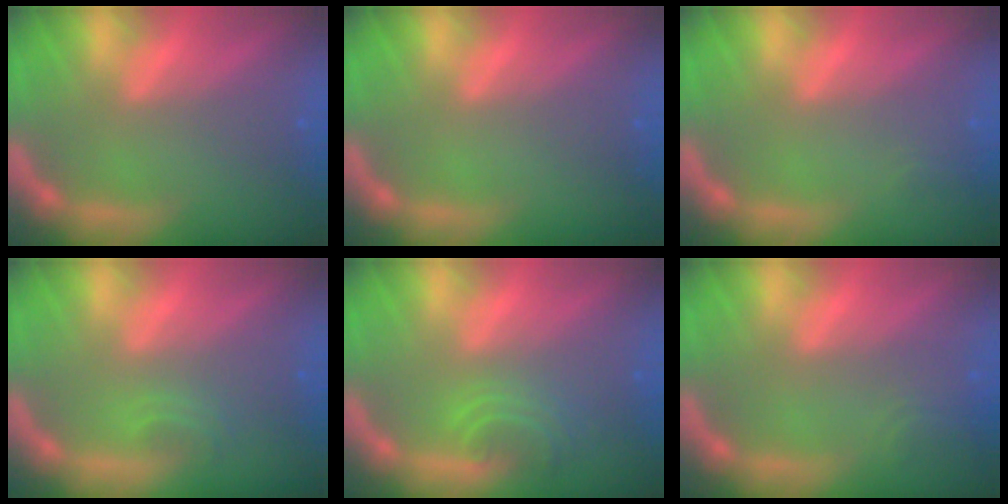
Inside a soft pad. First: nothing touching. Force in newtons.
{"total": 0.0}
{"total": 0.9}
{"total": 1.4}
{"total": 3.5}
{"total": 1.9}